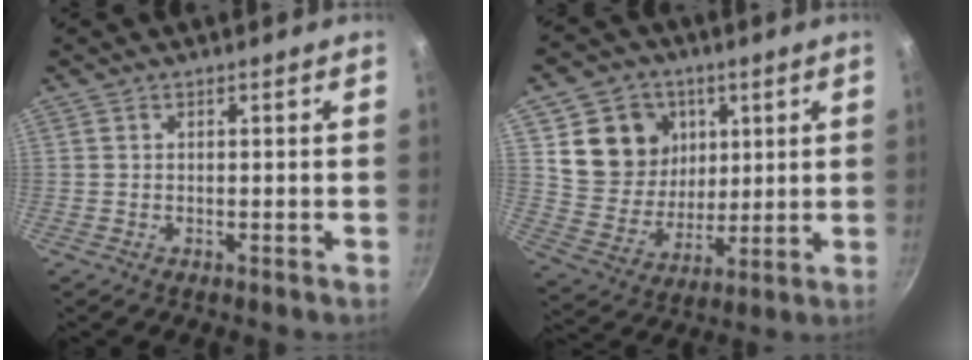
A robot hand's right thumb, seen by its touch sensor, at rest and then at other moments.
{"total": 14.6, "force": [5.0, 12.6, 5.4], "torque": [-0.059, -0.023, 0.096]}